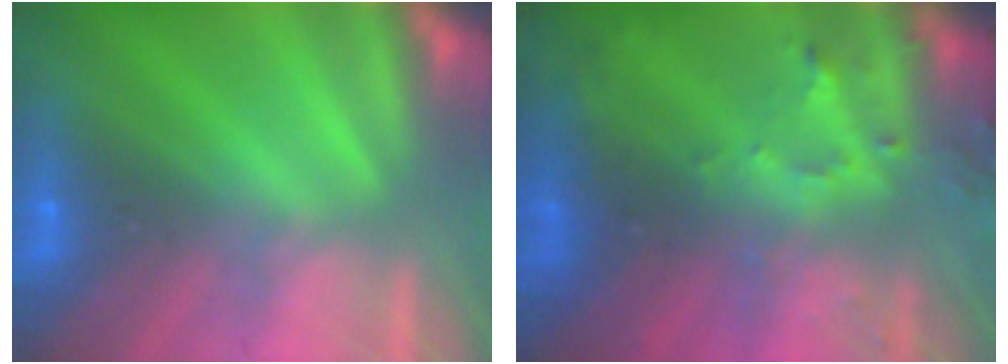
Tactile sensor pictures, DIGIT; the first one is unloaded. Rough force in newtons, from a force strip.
{"total": 7.6}